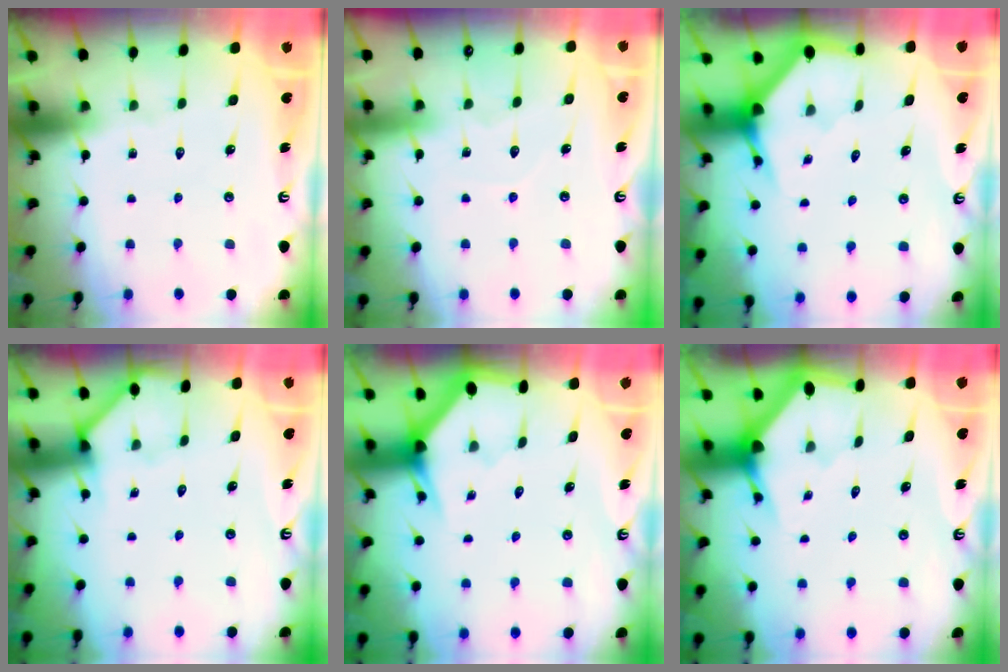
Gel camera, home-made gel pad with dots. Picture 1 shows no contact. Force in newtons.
{"total": 4.5, "press": 4.5, "slide": 0.5}
{"total": 3.4, "press": 3.4, "slide": 0.1}
{"total": 2.5, "press": 2.5, "slide": 0.1}
{"total": 3.0, "press": 3.0, "slide": 0.1}
{"total": 3.0, "press": 3.0, "slide": 0.2}